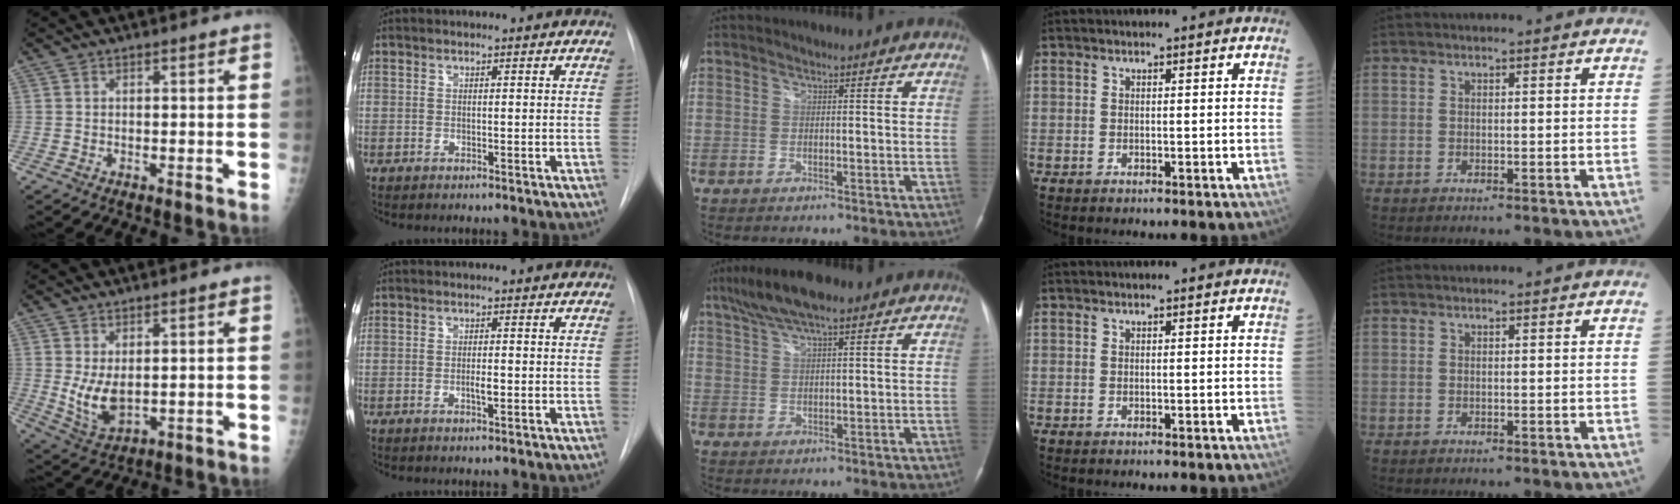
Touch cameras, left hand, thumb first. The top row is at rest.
{"thumb": {"total": 6.8, "force": [0.8, 3.9, 5.5], "torque": [-0.094, -0.021, 0.030]}, "index": {"total": 1.4, "force": [-0.7, 0.3, 1.2], "torque": [-0.023, -0.006, -0.012]}, "middle": {"total": 7.5, "force": [5.4, 1.2, 5.1], "torque": [-0.100, 0.020, 0.094]}}